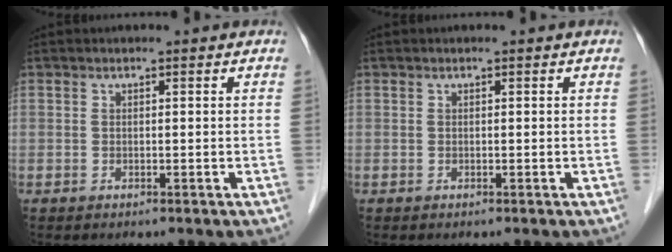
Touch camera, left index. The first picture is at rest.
{"total": 0.0}